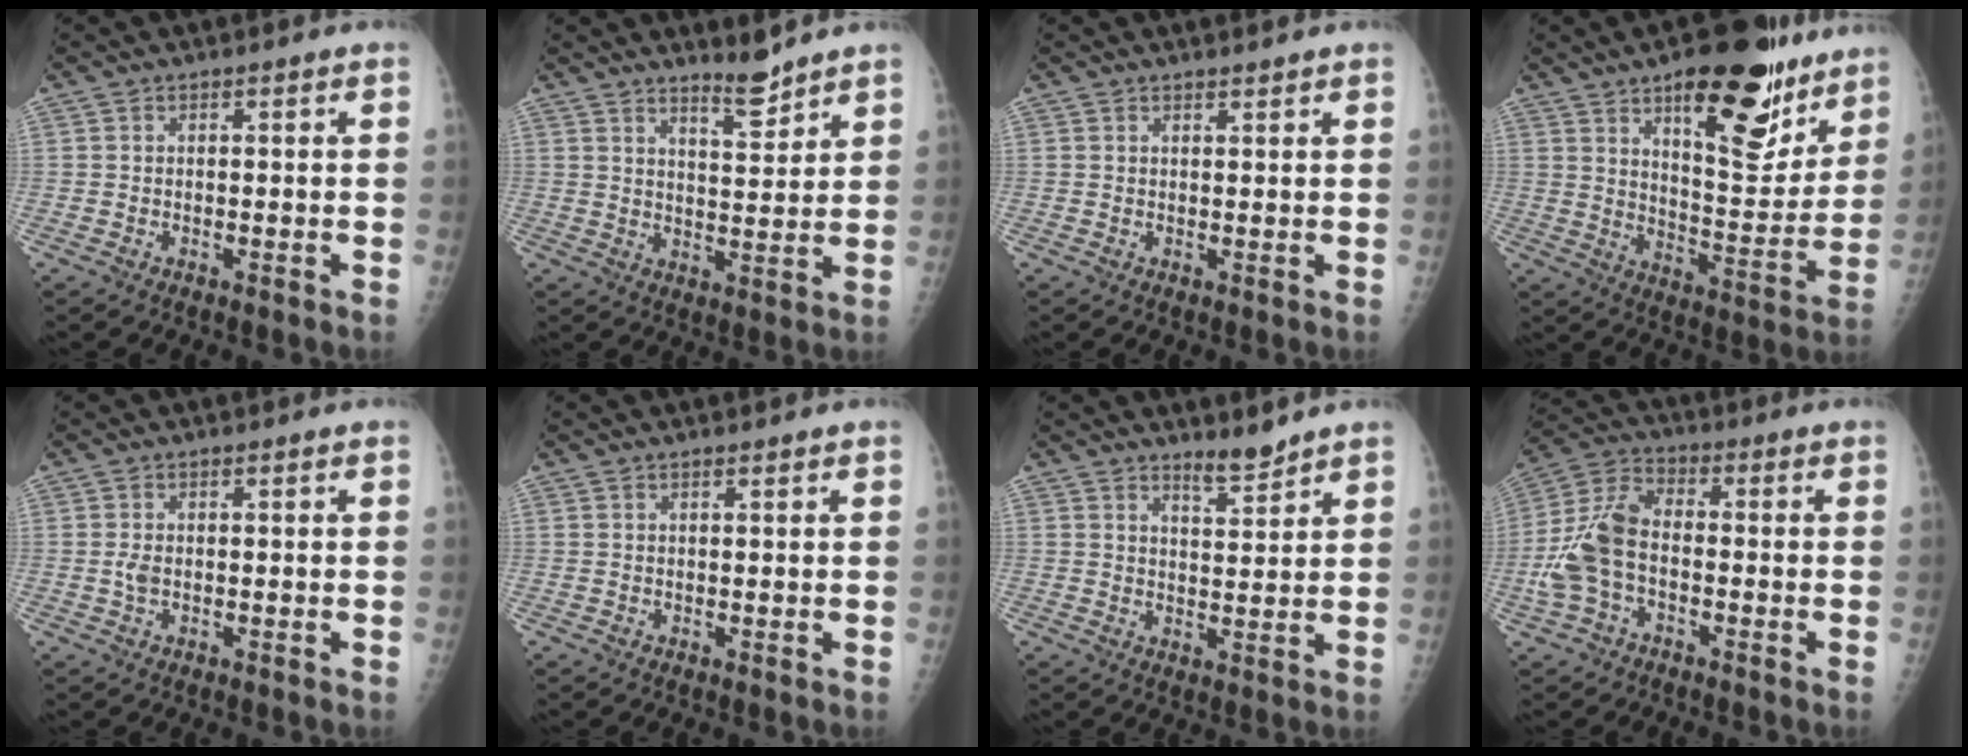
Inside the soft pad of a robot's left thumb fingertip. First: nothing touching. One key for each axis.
{"total": 5.2, "fx": 4.6, "fy": 0.9, "fz": 2.2, "tx": -0.027, "ty": -0.046, "tz": 0.079}
{"total": 0.8, "fx": 0.8, "fy": 0.0, "fz": 0.0, "tx": 0.007, "ty": -0.008, "tz": 0.014}
{"total": 21.1, "fx": 12.8, "fy": 8.4, "fz": 14.5, "tx": -0.150, "ty": -0.074, "tz": 0.193}
{"total": 1.5, "fx": 0.2, "fy": 0.9, "fz": 1.2, "tx": -0.025, "ty": -0.002, "tz": 0.003}
{"total": 0.6, "fx": 0.6, "fy": 0.1, "fz": 0.2, "tx": -0.005, "ty": -0.004, "tz": 0.010}
{"total": 3.6, "fx": 3.4, "fy": 0.4, "fz": 1.1, "tx": -0.006, "ty": -0.037, "tz": 0.058}
{"total": 10.3, "fx": -2.3, "fy": 6.4, "fz": 7.8, "tx": -0.164, "ty": 0.032, "tz": -0.053}